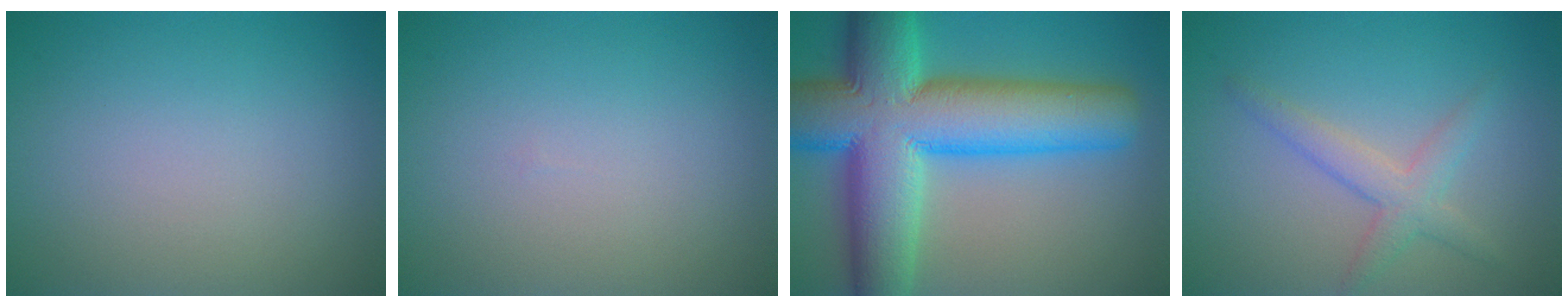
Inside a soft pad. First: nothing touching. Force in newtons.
{"total": 0.0}
{"total": 15.1, "press": 15.1, "slide": 0.5}
{"total": 2.2, "press": 2.2, "slide": 0.2}